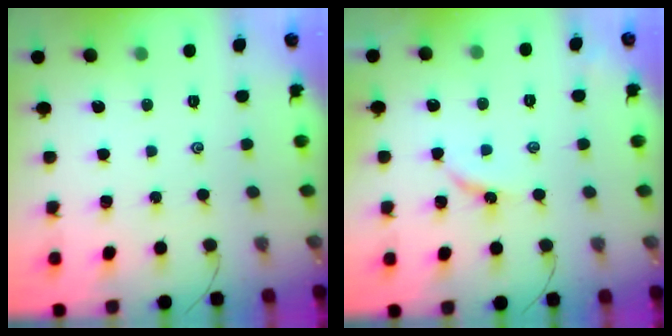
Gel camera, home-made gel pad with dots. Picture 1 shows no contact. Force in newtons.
{"total": 2.5, "press": 2.5, "slide": 0.4}